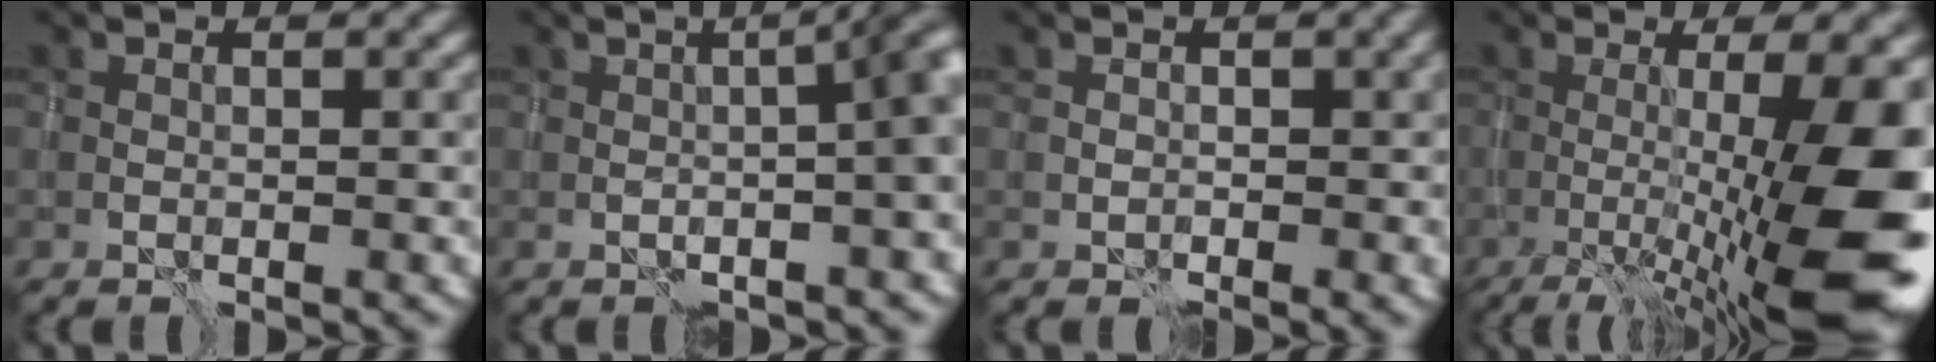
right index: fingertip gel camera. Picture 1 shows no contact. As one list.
[{"total": 9.6, "force": [-0.4, 3.9, 8.8], "torque": [-0.024, 0.032, -0.030]}, {"total": 2.6, "force": [-0.5, 1.7, 1.8], "torque": [-0.026, -0.007, -0.007]}, {"total": 14.3, "force": [-3.1, 3.2, 13.6], "torque": [-0.180, 0.010, -0.047]}]